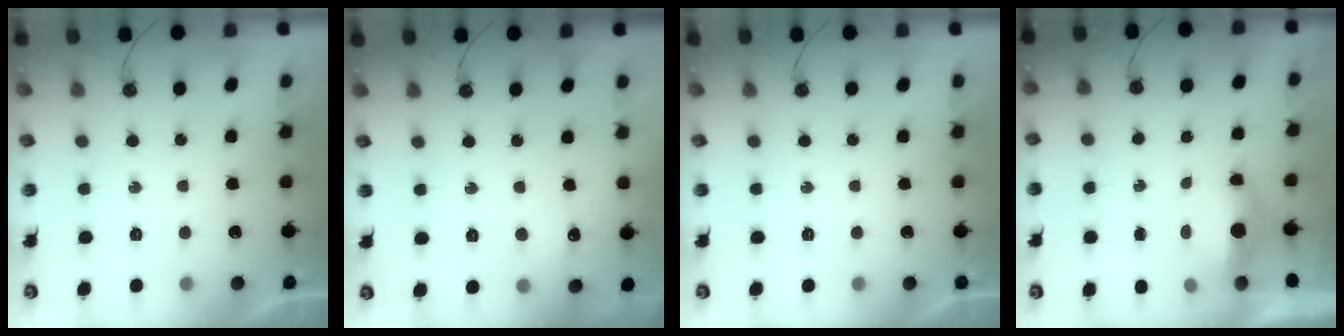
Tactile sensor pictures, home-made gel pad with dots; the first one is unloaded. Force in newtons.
{"total": 5.3, "press": 5.3, "slide": 0.7}
{"total": 0.0}
{"total": 10.2, "press": 5.8, "slide": 8.4}